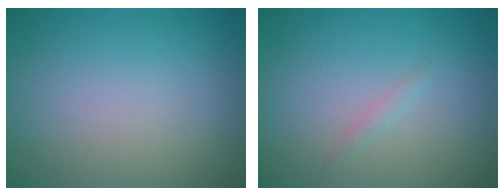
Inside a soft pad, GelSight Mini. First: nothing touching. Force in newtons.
{"total": 0.6, "press": 0.6, "slide": 0.1}